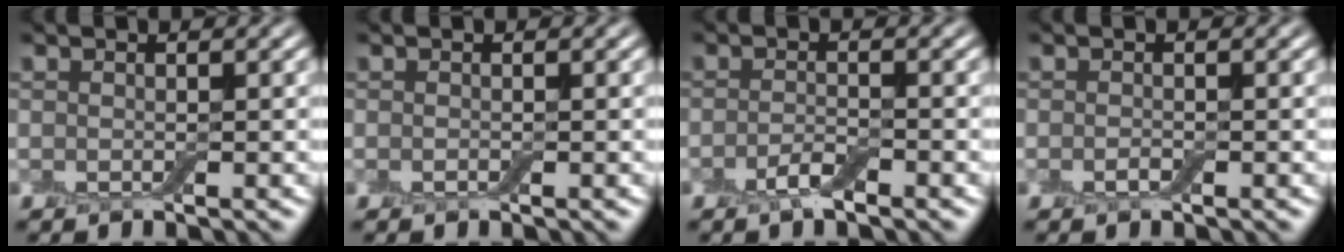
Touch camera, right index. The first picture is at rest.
{"total": 0.0}
{"total": 1.9, "force": [-1.2, 0.5, 1.4], "torque": [-0.030, 0.001, -0.026]}
{"total": 0.7, "force": [-0.4, 0.3, 0.5], "torque": [-0.012, 0.000, -0.007]}